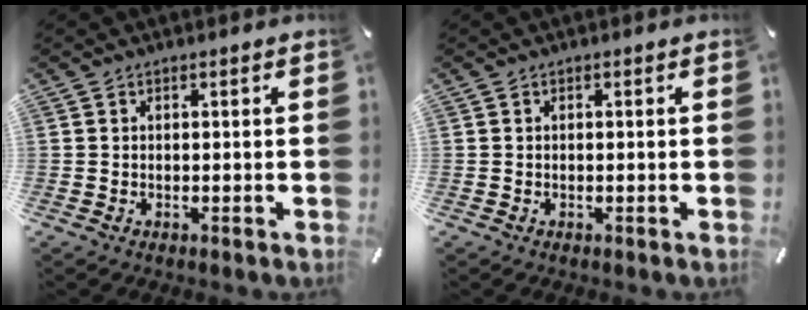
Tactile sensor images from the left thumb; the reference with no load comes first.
{"total": 0.0}